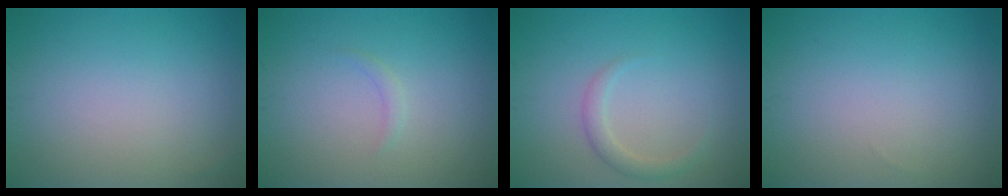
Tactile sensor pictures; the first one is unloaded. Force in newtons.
{"total": 0.7, "press": 0.7, "slide": 0.0}
{"total": 1.6, "press": 1.6, "slide": 0.1}
{"total": 0.0}